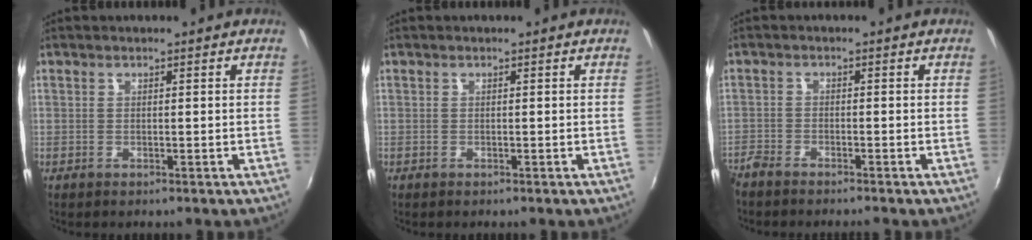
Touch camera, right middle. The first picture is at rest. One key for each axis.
{"total": 0.0}
{"total": 4.1, "fx": -3.9, "fy": 0.7, "fz": 1.1, "tx": -0.041, "ty": -0.016, "tz": -0.078}